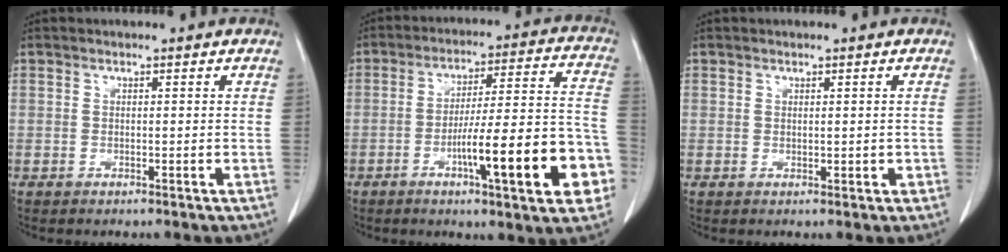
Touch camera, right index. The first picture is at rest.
{"total": 18.2, "force": [-6.6, 2.0, 16.9], "torque": [-0.206, 0.020, -0.090]}
{"total": 1.0, "force": [0.0, 0.7, 0.7], "torque": [-0.009, 0.000, 0.003]}